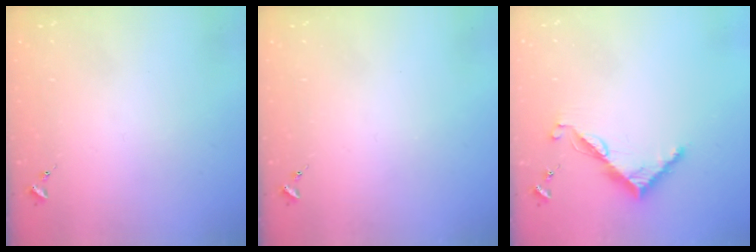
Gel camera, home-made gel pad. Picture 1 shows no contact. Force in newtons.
{"total": 0.0}
{"total": 7.5, "press": 7.4, "slide": 0.6}